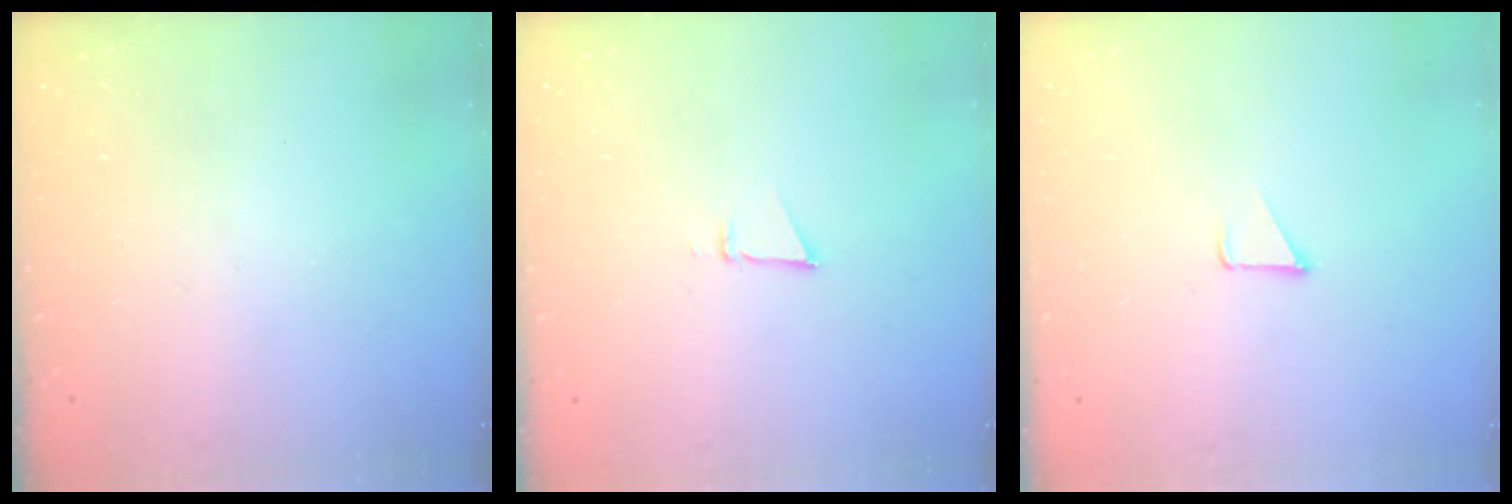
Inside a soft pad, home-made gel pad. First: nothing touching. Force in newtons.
{"total": 2.7, "press": 2.6, "slide": 0.8}
{"total": 1.7, "press": 1.7, "slide": 0.1}